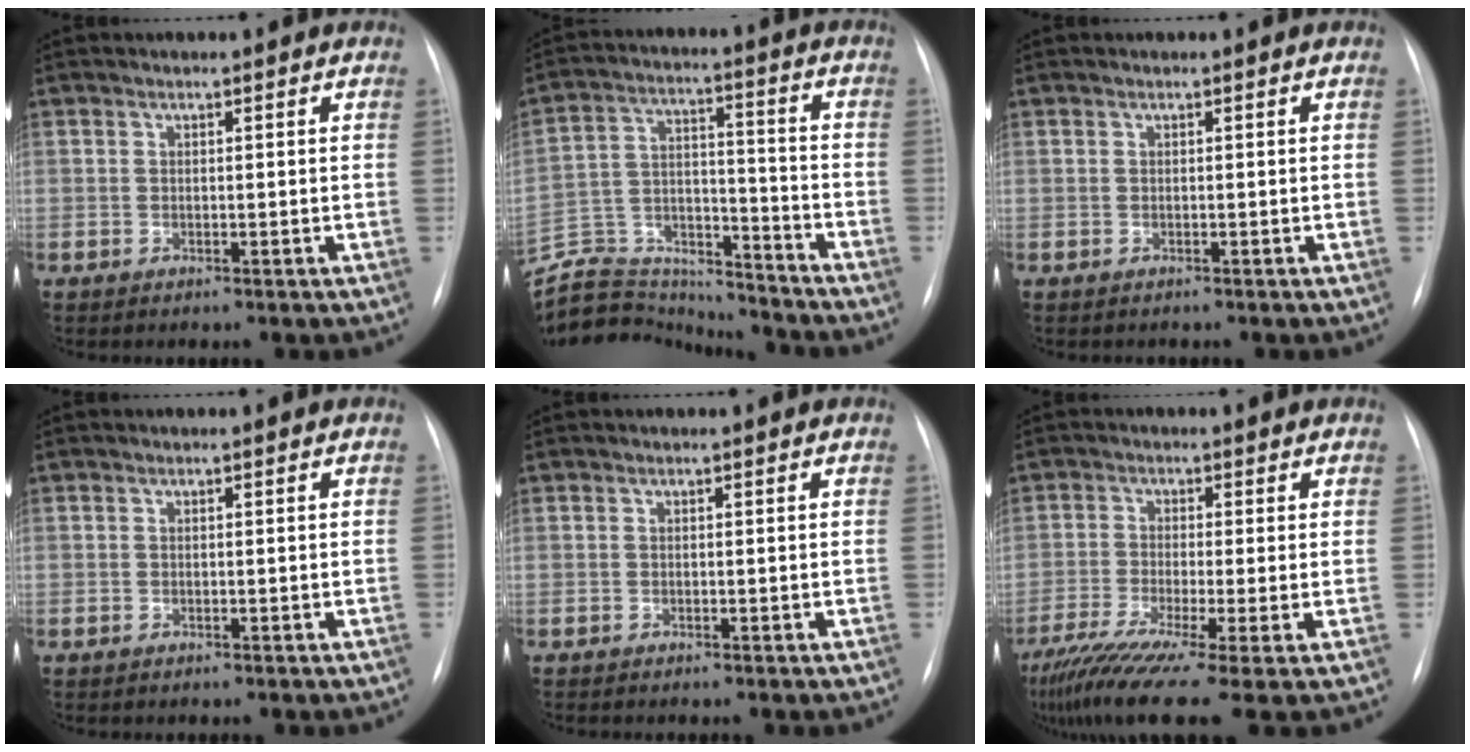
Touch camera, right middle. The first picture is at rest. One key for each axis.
{"total": 17.8, "fx": -17.2, "fy": 3.9, "fz": 2.8, "tx": -0.060, "ty": 0.041, "tz": -0.269}
{"total": 0.6, "fx": -0.5, "fy": 0.2, "fz": 0.0, "tx": -0.008, "ty": 0.000, "tz": -0.009}
{"total": 0.0}
{"total": 0.0}
{"total": 11.9, "fx": -8.0, "fy": 0.1, "fz": 8.8, "tx": -0.163, "ty": -0.034, "tz": -0.136}